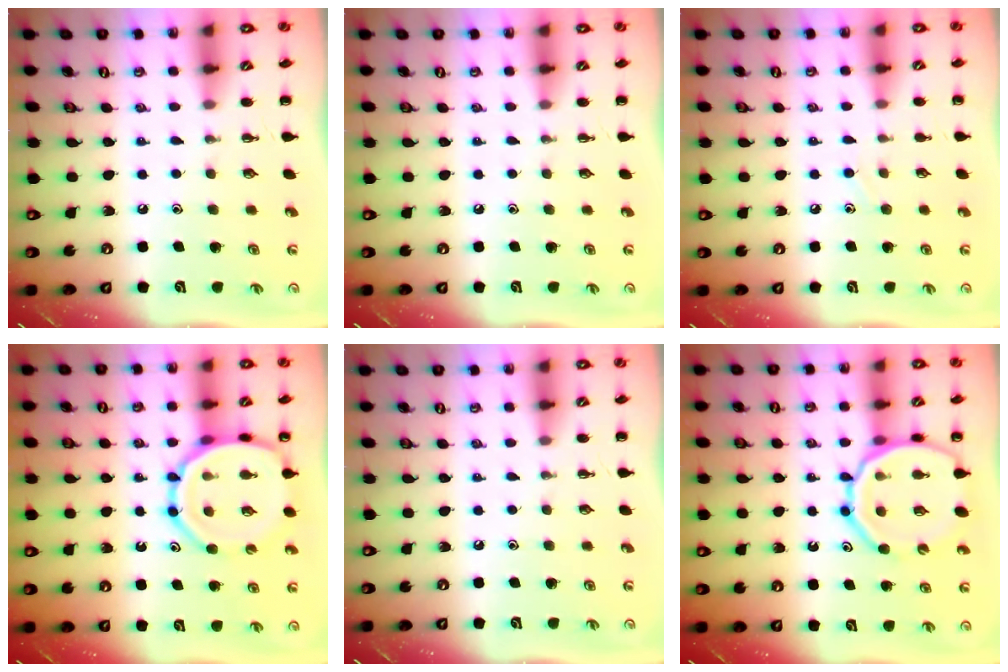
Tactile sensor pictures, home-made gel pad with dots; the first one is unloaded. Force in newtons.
{"total": 0.0}
{"total": 6.6, "press": 6.1, "slide": 2.4}
{"total": 13.5, "press": 13.2, "slide": 2.4}
{"total": 0.0}
{"total": 16.0, "press": 15.8, "slide": 2.4}